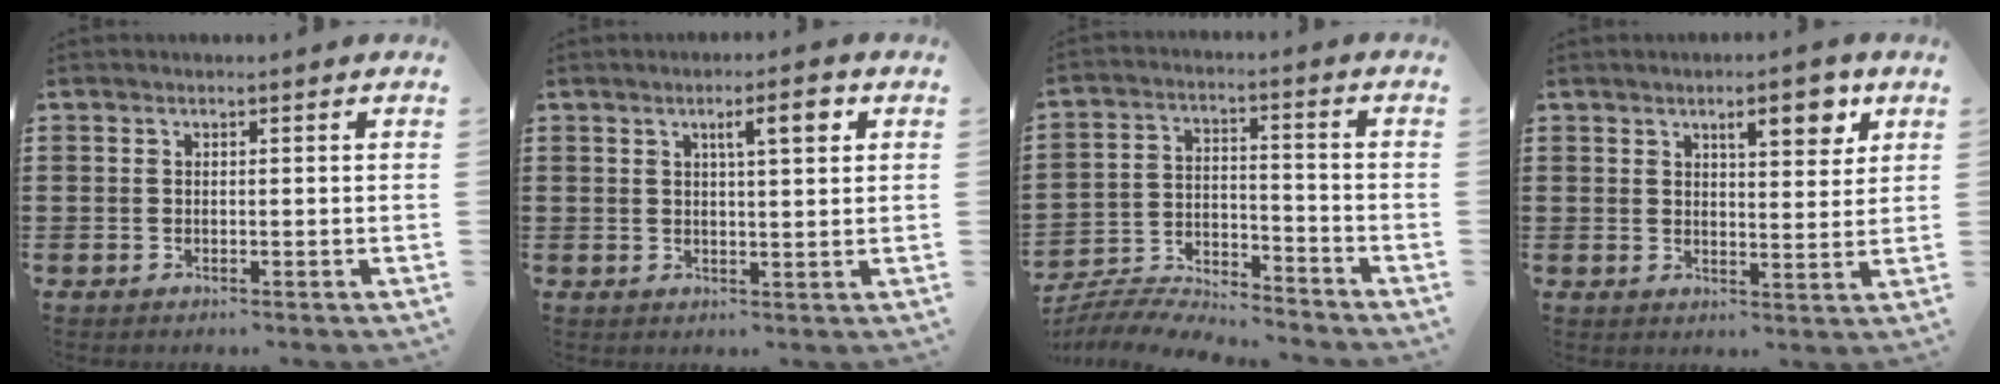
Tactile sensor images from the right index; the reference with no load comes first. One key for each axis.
{"total": 4.5, "fx": 1.9, "fy": 0.8, "fz": 4.0, "tx": -0.066, "ty": 0.002, "tz": 0.025}
{"total": 5.7, "fx": -5.6, "fy": 0.5, "fz": 0.7, "tx": -0.034, "ty": 0.001, "tz": -0.119}
{"total": 6.2, "fx": 3.6, "fy": 2.0, "fz": 4.6, "tx": -0.067, "ty": -0.002, "tz": 0.054}